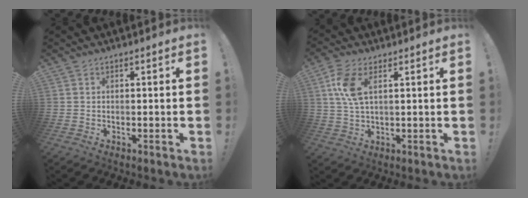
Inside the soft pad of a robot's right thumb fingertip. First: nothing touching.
{"total": 8.1, "force": [2.8, 3.2, 6.8], "torque": [-0.144, -0.003, 0.052]}